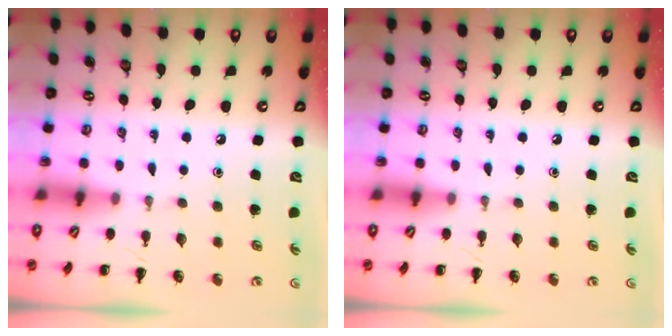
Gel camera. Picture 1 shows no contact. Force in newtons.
{"total": 0.0}